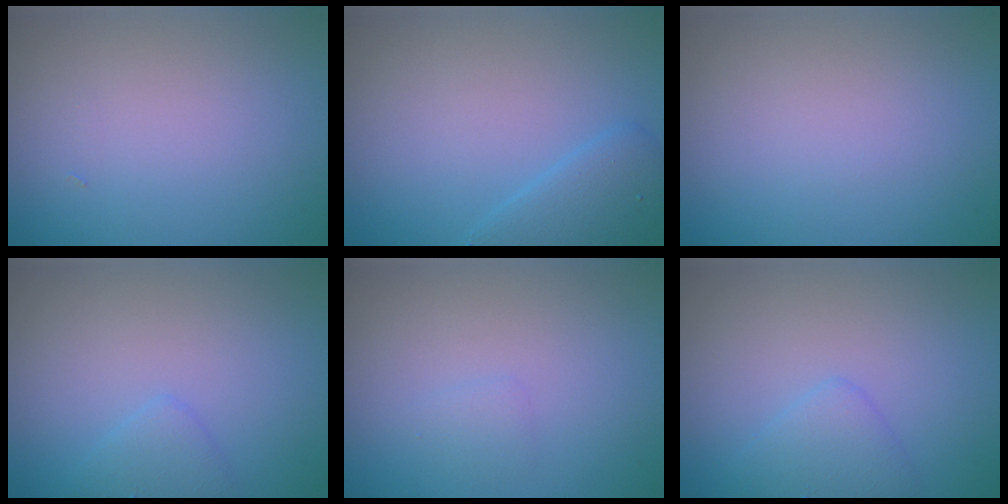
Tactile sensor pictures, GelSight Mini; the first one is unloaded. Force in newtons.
{"total": 2.9, "press": 2.9, "slide": 0.2}
{"total": 0.0}
{"total": 1.5, "press": 1.5, "slide": 0.1}
{"total": 0.8, "press": 0.8, "slide": 0.1}
{"total": 2.0, "press": 2.0, "slide": 0.1}